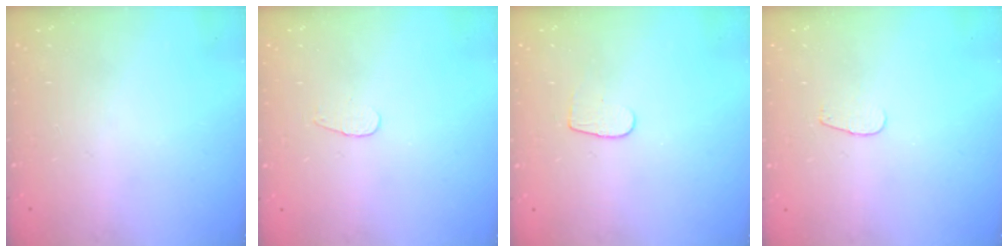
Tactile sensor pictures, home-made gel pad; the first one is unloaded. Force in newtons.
{"total": 3.1, "press": 3.1, "slide": 0.4}
{"total": 3.9, "press": 3.9, "slide": 0.4}
{"total": 2.8, "press": 2.8, "slide": 0.2}